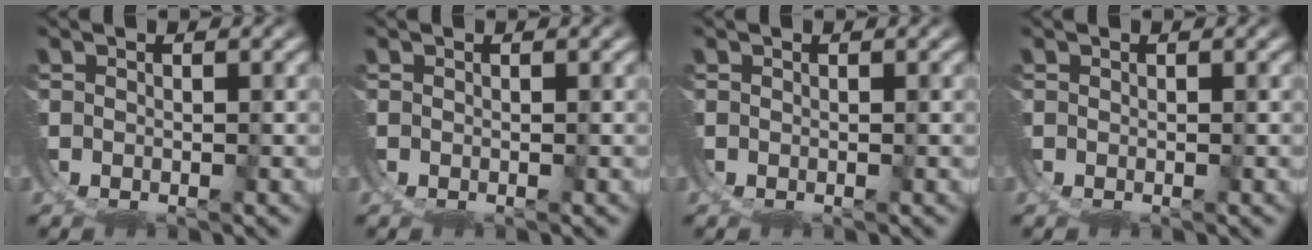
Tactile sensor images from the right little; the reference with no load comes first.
{"total": 0.0}
{"total": 0.0}
{"total": 0.0}